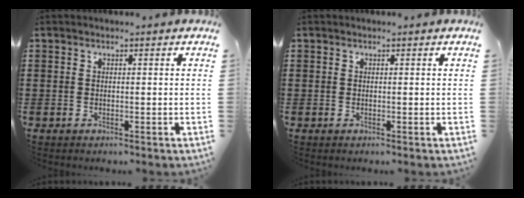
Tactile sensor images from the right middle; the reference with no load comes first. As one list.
[{"total": 0.0}]